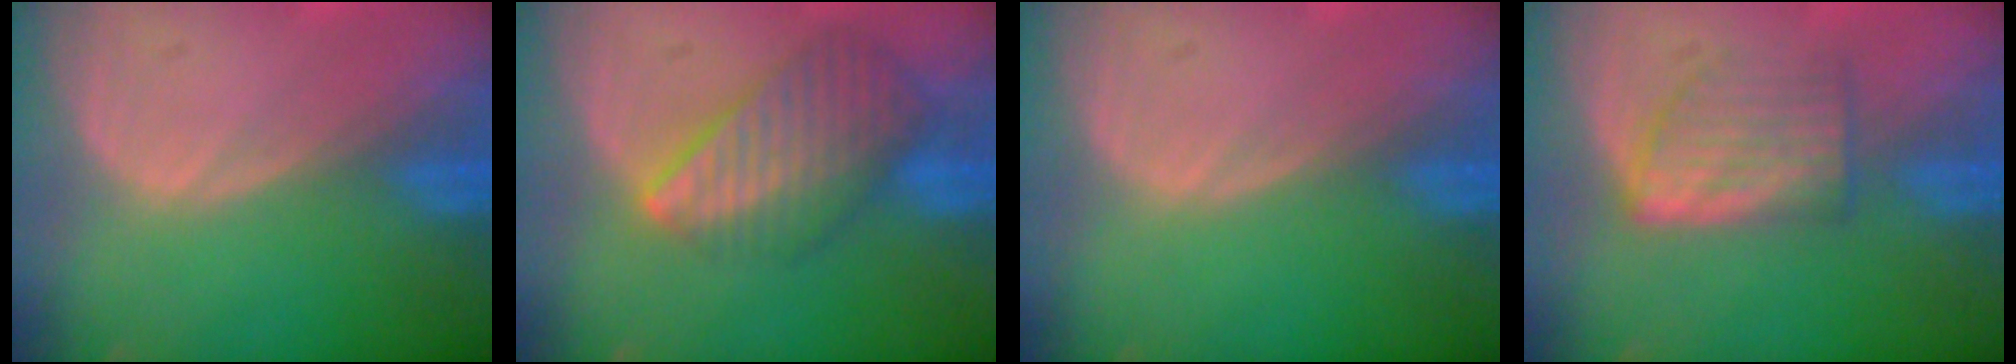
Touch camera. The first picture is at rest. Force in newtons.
{"total": 8.7, "press": 7.6, "slide": 4.4}
{"total": 0.0}
{"total": 5.2, "press": 5.2, "slide": 0.3}